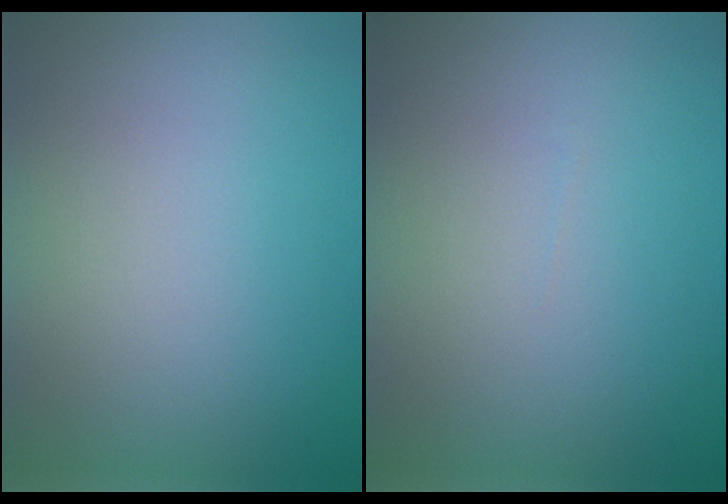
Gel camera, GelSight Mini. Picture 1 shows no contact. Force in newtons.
{"total": 0.0}